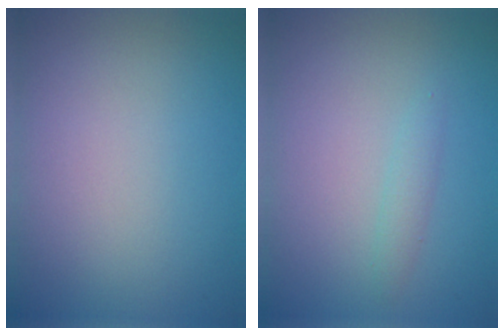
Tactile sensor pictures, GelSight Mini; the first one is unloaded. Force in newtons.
{"total": 1.0, "press": 1.0, "slide": 0.0}